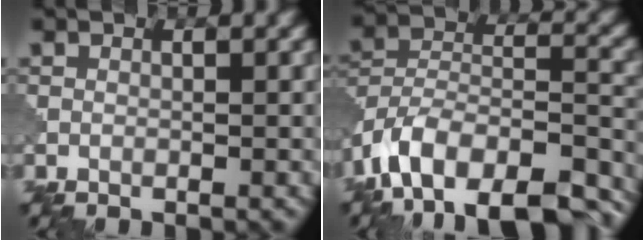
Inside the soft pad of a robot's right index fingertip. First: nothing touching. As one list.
[{"total": 15.4, "force": [-11.6, 7.0, 7.3], "torque": [-0.131, 0.005, -0.163]}]